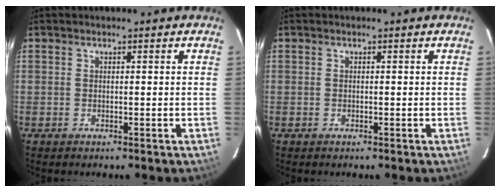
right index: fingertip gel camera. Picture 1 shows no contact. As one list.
[{"total": 0.0}]